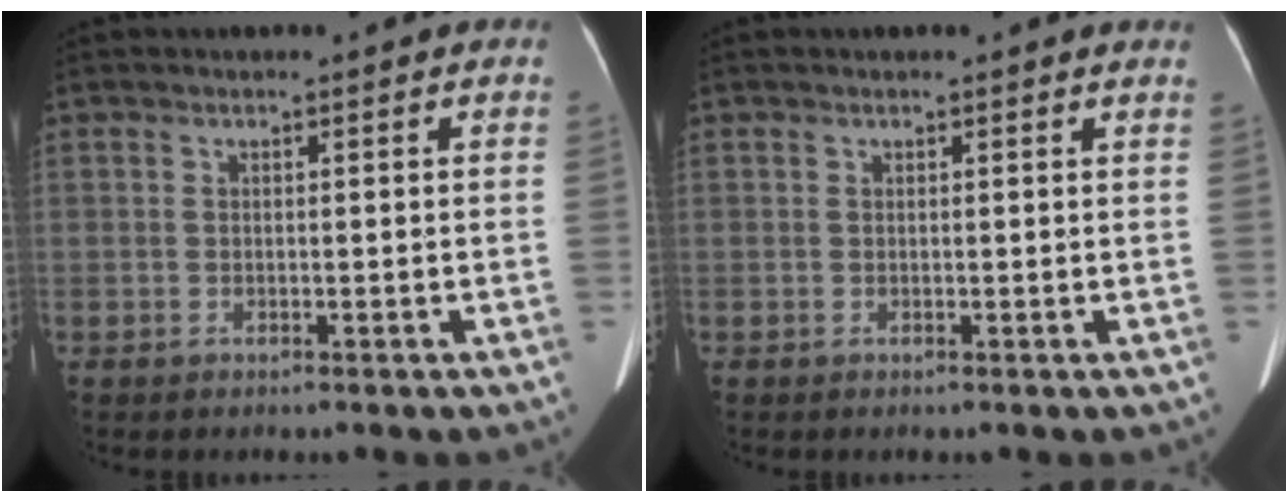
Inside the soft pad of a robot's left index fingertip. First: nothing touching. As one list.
[{"total": 0.8, "force": [0.8, -0.1, 0.2], "torque": [-0.013, -0.011, 0.003]}]